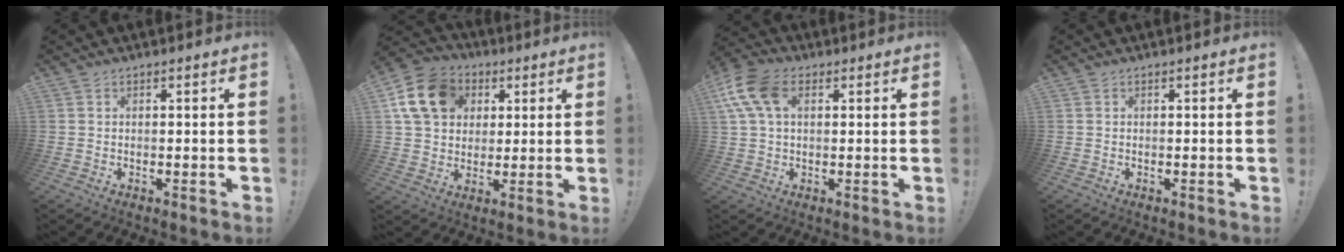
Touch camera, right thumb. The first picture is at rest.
{"total": 15.3, "force": [5.4, 11.9, 7.8], "torque": [-0.122, -0.006, 0.112]}
{"total": 12.6, "force": [4.2, 7.7, 9.0], "torque": [-0.193, 0.001, 0.081]}
{"total": 0.0}